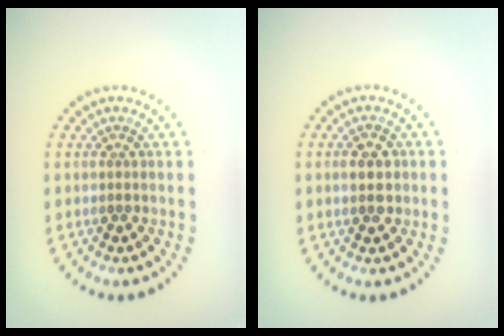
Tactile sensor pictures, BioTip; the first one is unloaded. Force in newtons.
{"total": 2.0, "press": 2.0, "slide": 0.2}